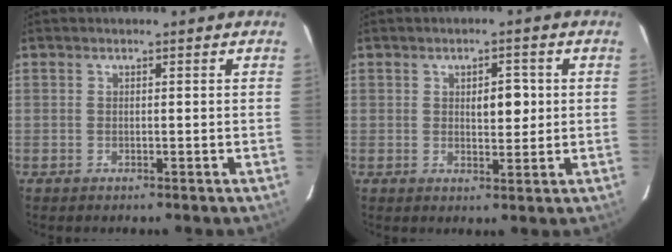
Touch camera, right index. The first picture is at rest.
{"total": 3.9, "force": [0.7, 1.8, 3.4], "torque": [-0.049, 0.002, 0.014]}